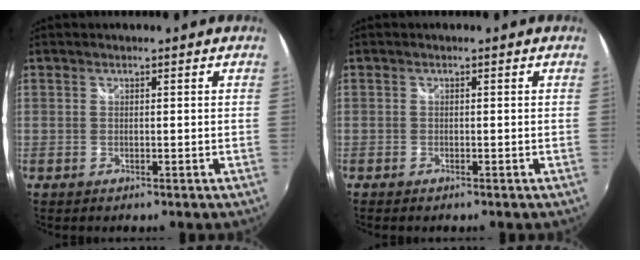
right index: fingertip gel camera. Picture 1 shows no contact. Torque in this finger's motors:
{"motor_torque": [-0.13, -0.11, -0.08, -0.05]}